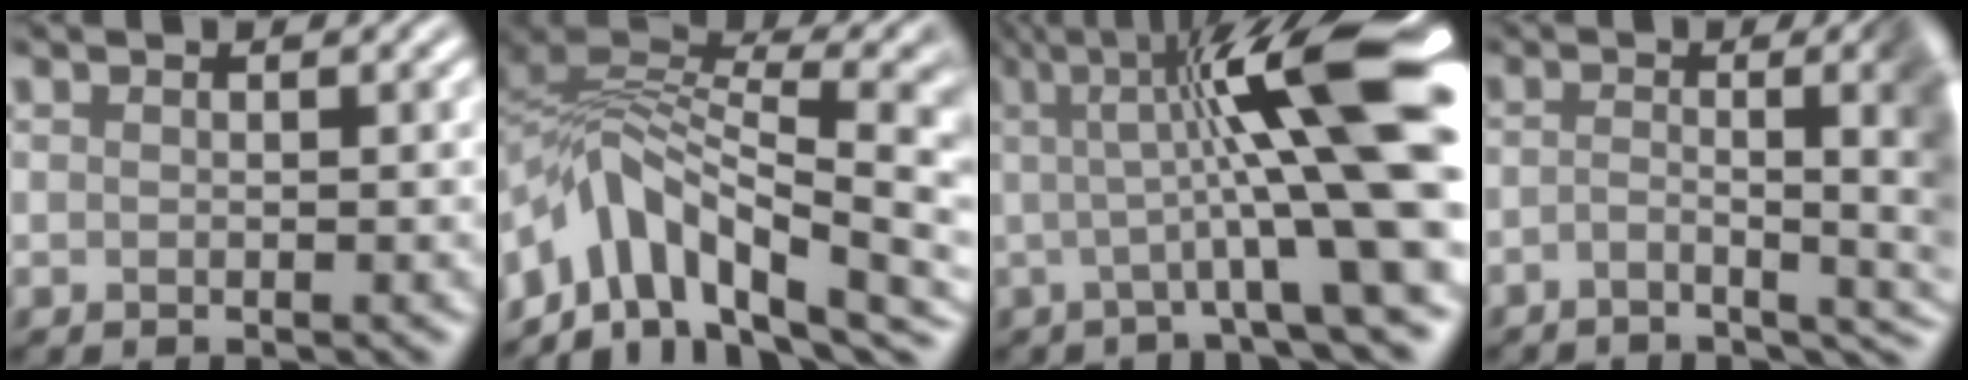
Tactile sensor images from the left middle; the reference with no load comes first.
{"total": 10.9, "force": [-4.2, 6.1, 8.0], "torque": [-0.180, 0.010, -0.051]}
{"total": 12.2, "force": [1.3, 1.5, 12.0], "torque": [-0.183, 0.014, 0.038]}
{"total": 10.1, "force": [-2.5, 3.4, 9.2], "torque": [-0.106, 0.001, -0.019]}